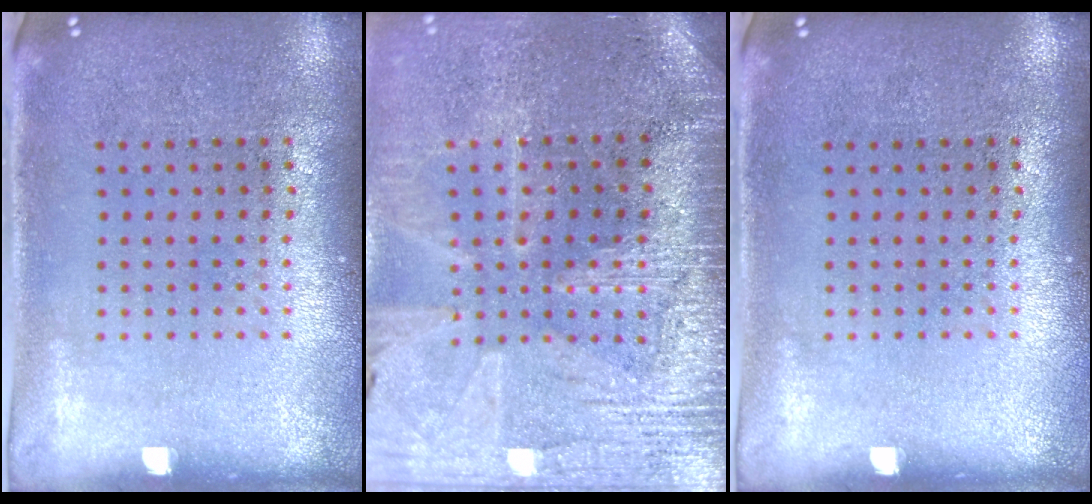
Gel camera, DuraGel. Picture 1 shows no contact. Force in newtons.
{"total": 3.4, "press": 3.2, "slide": 1.1}
{"total": 0.0}